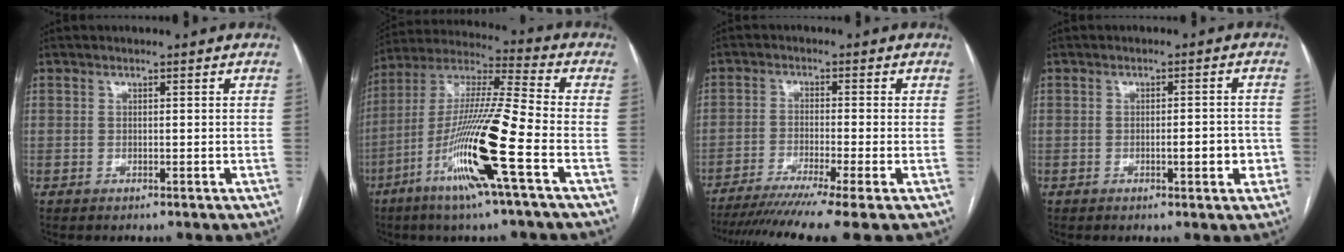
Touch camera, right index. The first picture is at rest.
{"total": 17.8, "force": [-7.1, -0.6, 16.3], "torque": [-0.331, -0.020, -0.140]}
{"total": 12.1, "force": [-9.4, -1.9, 7.3], "torque": [-0.105, -0.034, -0.146]}
{"total": 6.7, "force": [-2.0, 1.4, 6.2], "torque": [-0.082, 0.012, -0.023]}